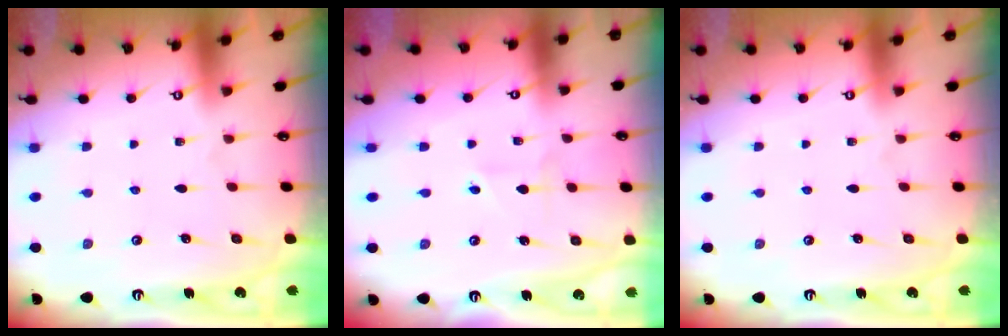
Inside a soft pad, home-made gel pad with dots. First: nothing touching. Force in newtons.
{"total": 1.6, "press": 1.5, "slide": 0.5}
{"total": 0.0}